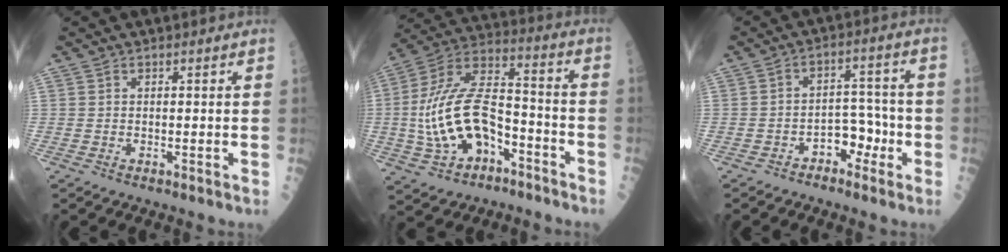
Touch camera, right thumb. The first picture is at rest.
{"total": 18.6, "force": [-5.0, 10.6, 14.5], "torque": [-0.266, 0.056, -0.084]}
{"total": 6.2, "force": [-2.9, 4.2, 3.5], "torque": [-0.016, 0.042, -0.050]}